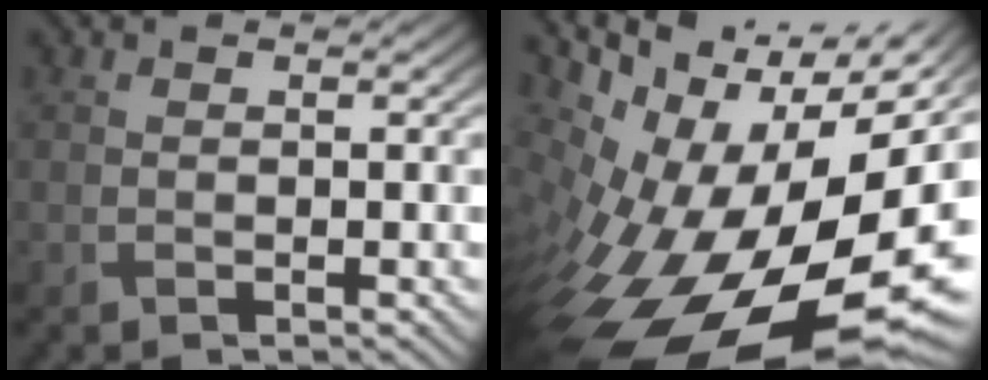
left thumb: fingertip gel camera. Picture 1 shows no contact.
{"total": 19.5, "force": [-5.0, 10.1, 15.9], "torque": [-0.273, -0.048, -0.059]}